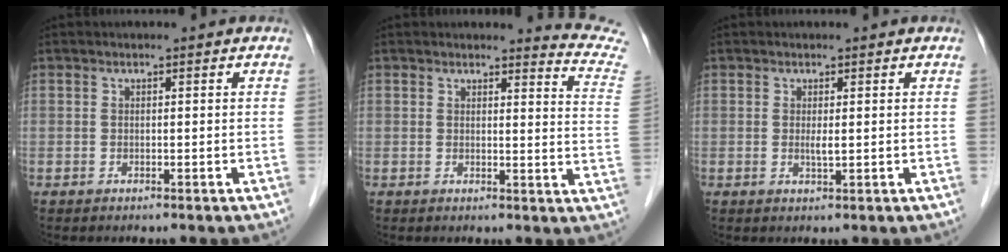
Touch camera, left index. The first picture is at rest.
{"total": 8.2, "force": [8.2, -0.9, -0.2], "torque": [0.001, -0.097, 0.064]}
{"total": 1.3, "force": [0.3, 0.2, 1.2], "torque": [-0.029, -0.002, 0.007]}